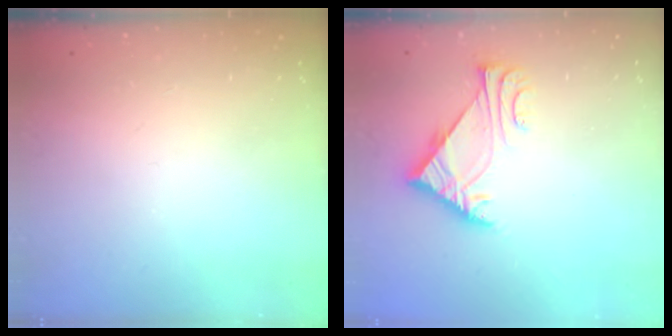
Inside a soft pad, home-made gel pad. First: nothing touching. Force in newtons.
{"total": 6.5, "press": 6.4, "slide": 1.2}